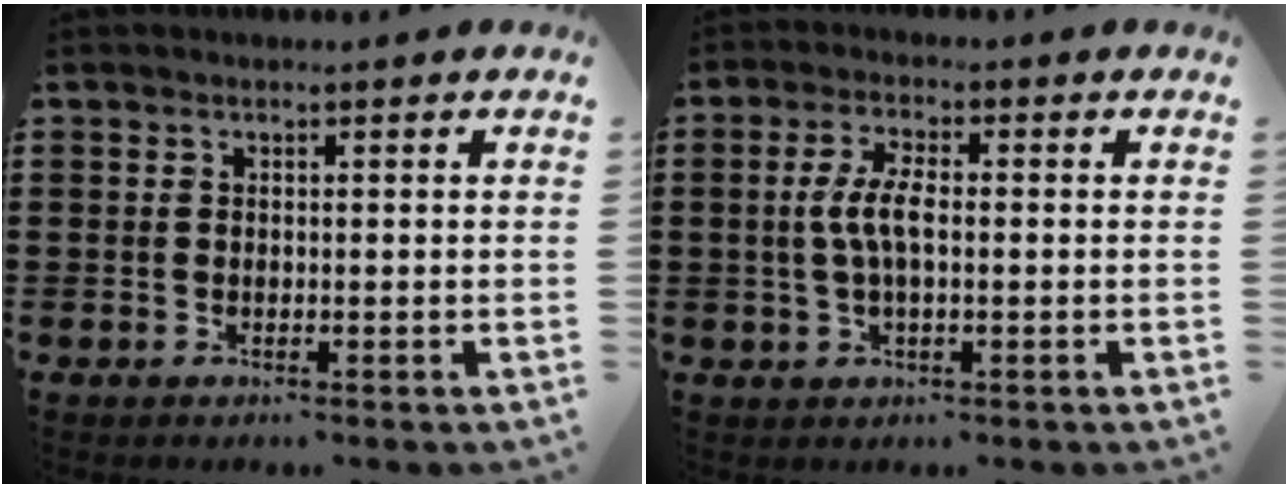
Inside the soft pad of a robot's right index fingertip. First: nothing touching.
{"total": 5.1, "force": [-0.2, 1.8, 4.8], "torque": [-0.109, -0.004, -0.013]}